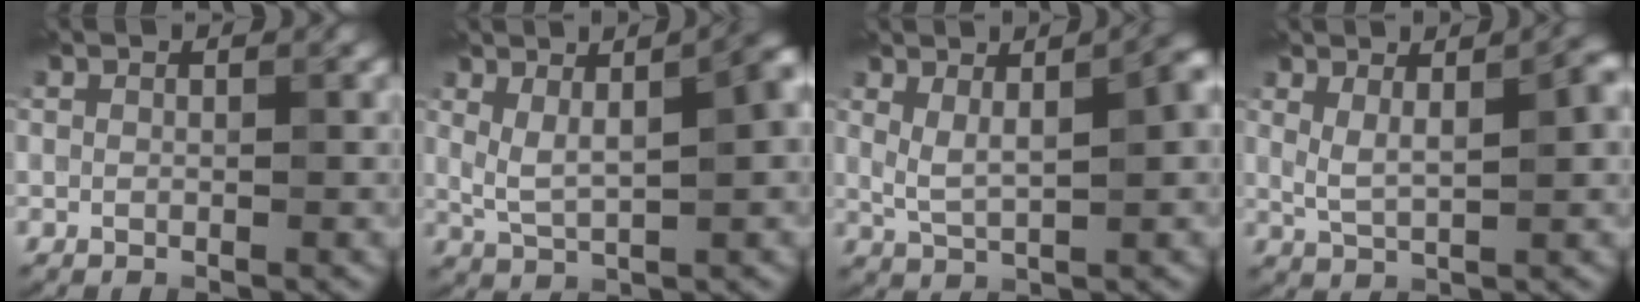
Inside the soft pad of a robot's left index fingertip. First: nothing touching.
{"total": 5.9, "force": [1.6, 2.0, 5.4], "torque": [-0.098, 0.001, 0.029]}
{"total": 4.7, "force": [1.4, 1.4, 4.3], "torque": [-0.079, 0.000, 0.028]}
{"total": 3.8, "force": [1.4, 1.1, 3.4], "torque": [-0.068, -0.002, 0.026]}